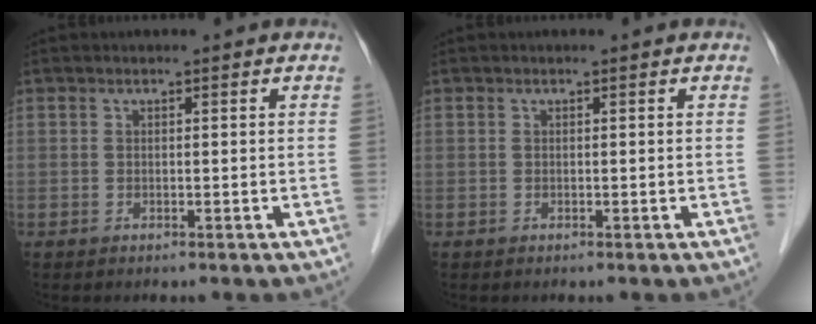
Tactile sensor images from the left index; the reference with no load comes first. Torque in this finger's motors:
{"motor_torque": [0.00, 0.00, 0.01, 0.00]}